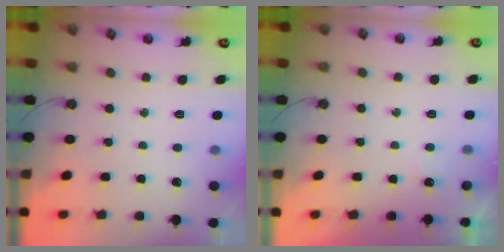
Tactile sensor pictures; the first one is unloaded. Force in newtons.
{"total": 3.2, "press": 3.1, "slide": 0.6}